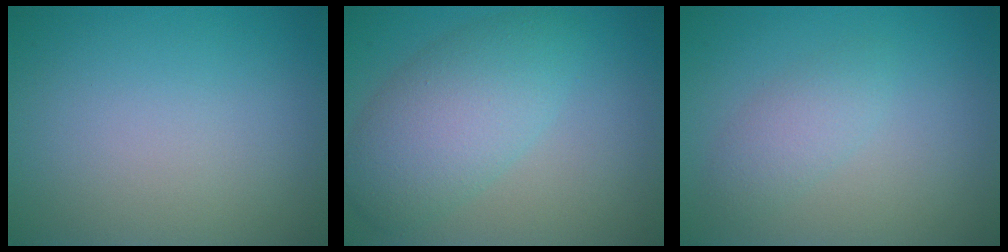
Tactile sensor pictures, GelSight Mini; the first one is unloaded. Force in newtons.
{"total": 5.9, "press": 5.9, "slide": 0.3}
{"total": 2.1, "press": 2.1, "slide": 0.1}